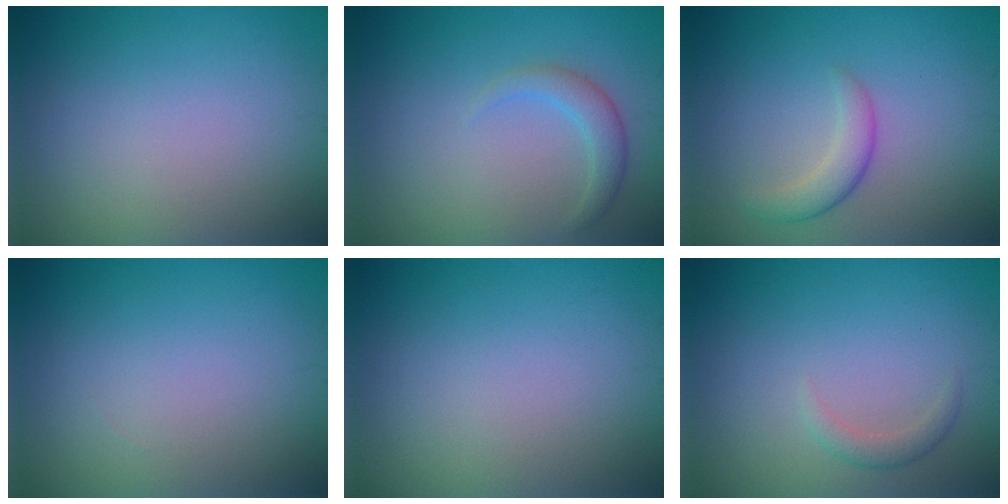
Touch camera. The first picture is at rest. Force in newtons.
{"total": 2.0, "press": 2.0, "slide": 0.2}
{"total": 2.3, "press": 2.3, "slide": 0.1}
{"total": 0.0}
{"total": 0.0}
{"total": 1.2, "press": 1.2, "slide": 0.0}